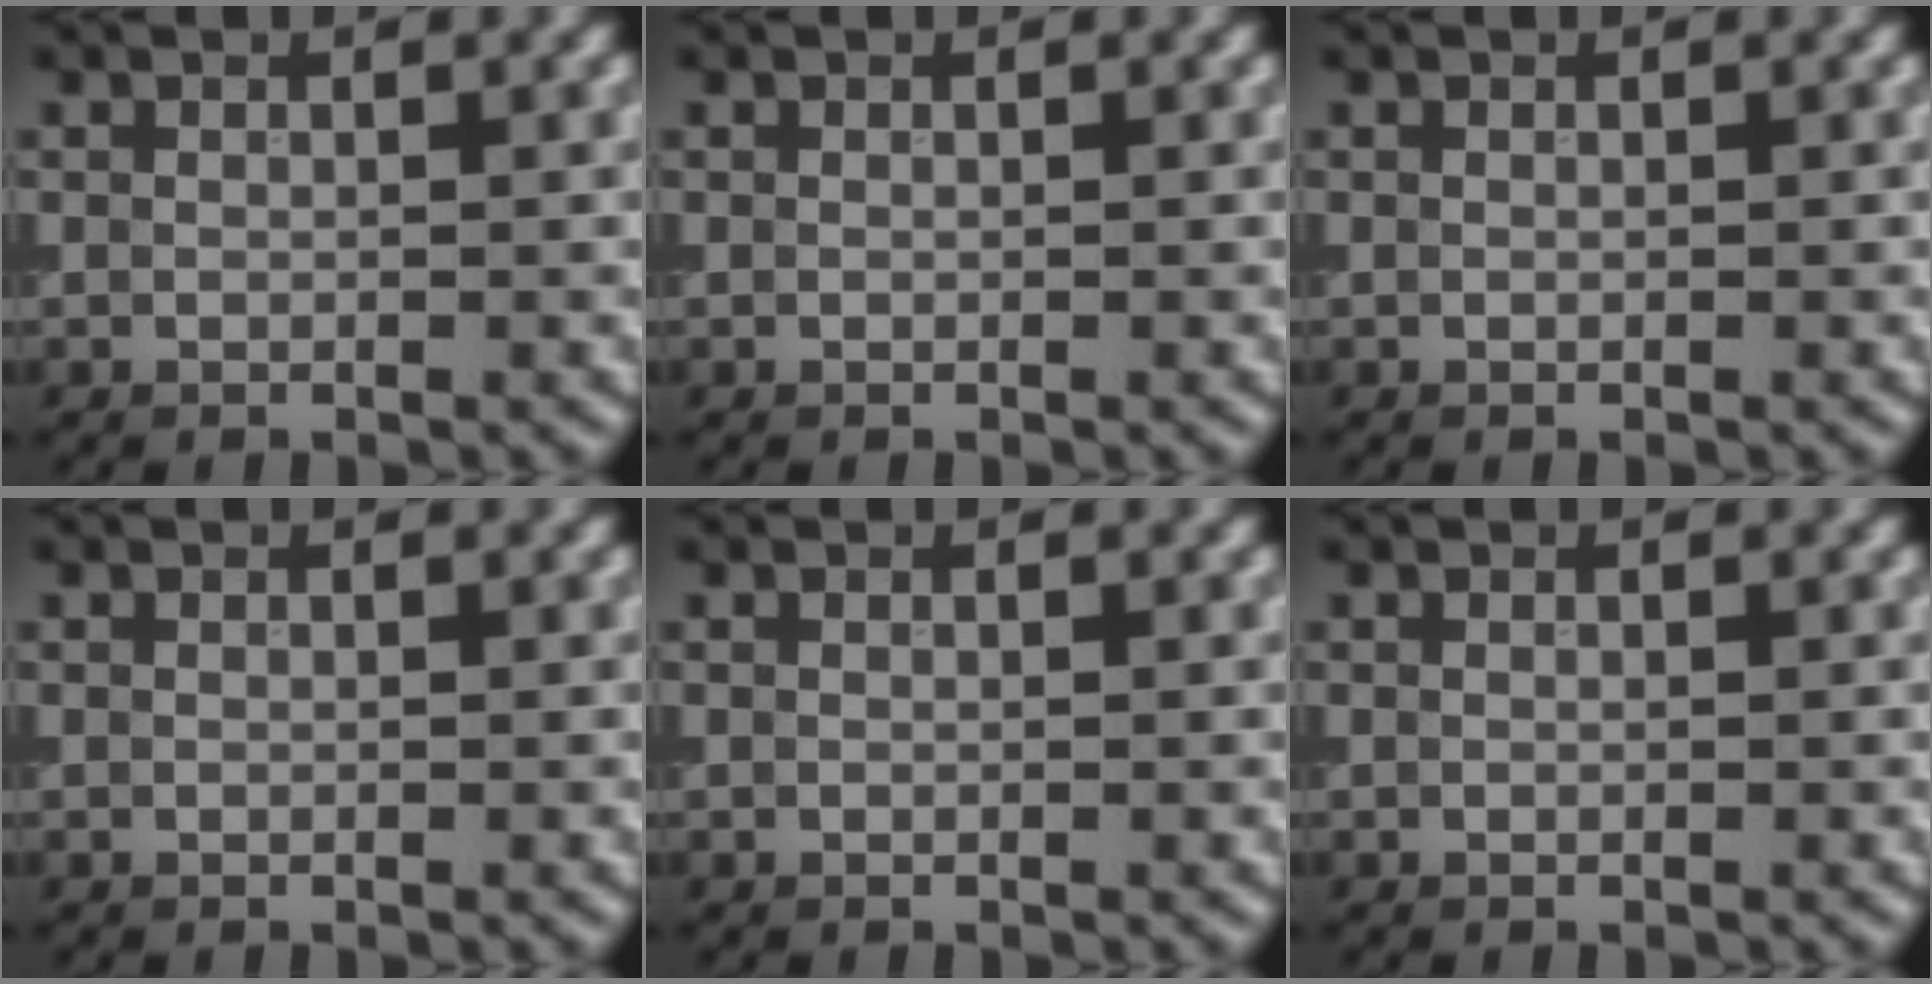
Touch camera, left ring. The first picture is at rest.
{"total": 0.0}
{"total": 0.0}
{"total": 0.0}
{"total": 0.0}
{"total": 0.0}